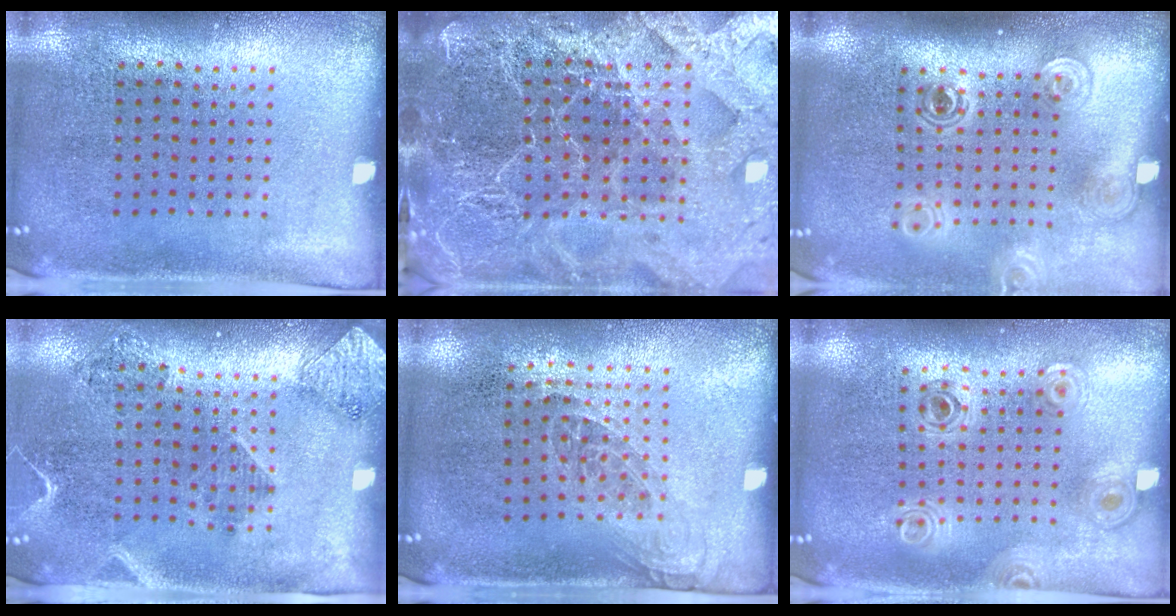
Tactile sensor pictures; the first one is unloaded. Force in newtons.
{"total": 5.0, "press": 4.5, "slide": 2.3}
{"total": 1.9, "press": 1.4, "slide": 1.2}
{"total": 1.9, "press": 1.6, "slide": 1.0}
{"total": 1.2, "press": 1.0, "slide": 0.7}
{"total": 0.9, "press": 0.9, "slide": 0.2}